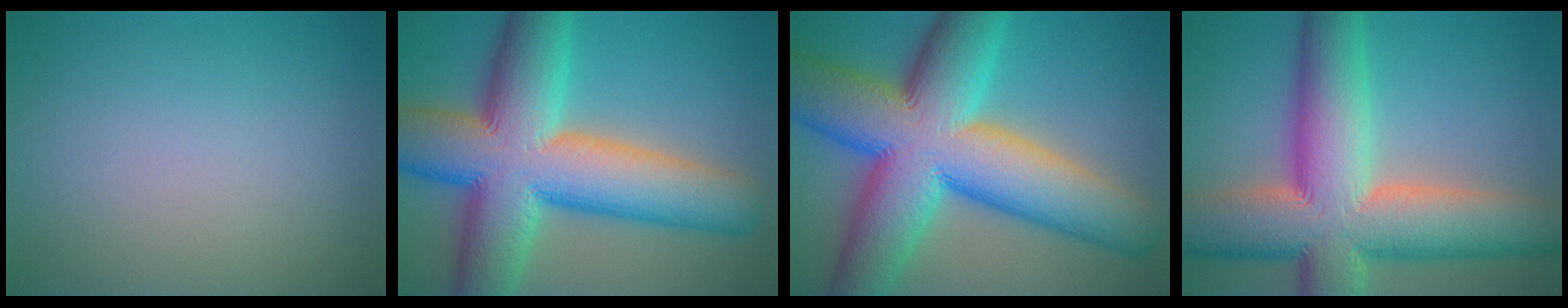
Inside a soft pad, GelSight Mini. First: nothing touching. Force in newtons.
{"total": 15.8, "press": 15.8, "slide": 0.6}
{"total": 17.4, "press": 17.4, "slide": 0.5}
{"total": 15.0, "press": 15.0, "slide": 1.0}